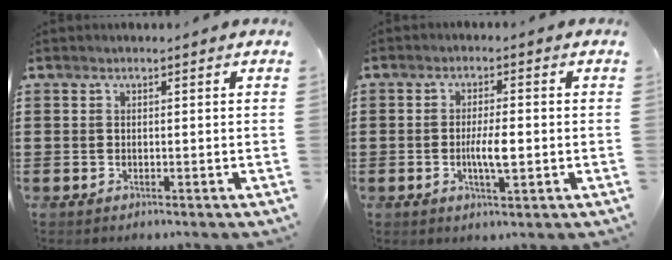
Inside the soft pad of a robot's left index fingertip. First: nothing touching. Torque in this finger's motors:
{"motor_torque": [0.16, 0.06, 0.16, 0.06]}